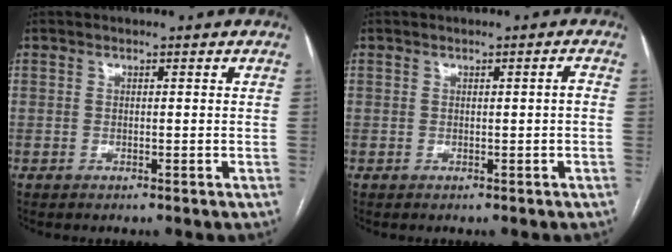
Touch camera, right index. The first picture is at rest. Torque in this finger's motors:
{"motor_torque": [0.20, -0.05, 0.05, 0.02]}